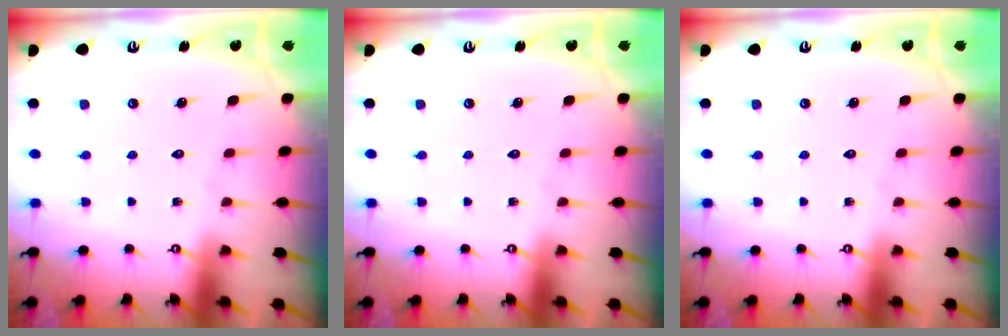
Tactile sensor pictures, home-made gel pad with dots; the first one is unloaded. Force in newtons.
{"total": 0.0}
{"total": 0.0}